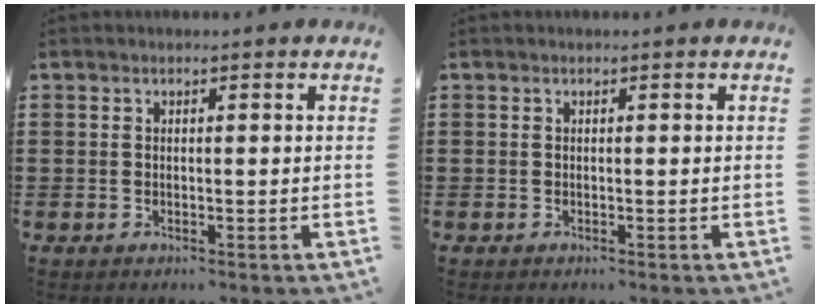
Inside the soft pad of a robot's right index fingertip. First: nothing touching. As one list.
[{"total": 0.0}]